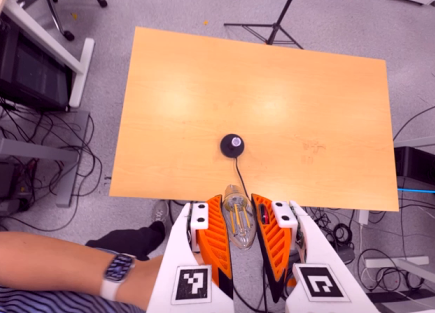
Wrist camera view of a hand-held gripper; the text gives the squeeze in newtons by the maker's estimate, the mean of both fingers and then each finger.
{"total": 23.6, "left": 26.4, "right": 20.7}